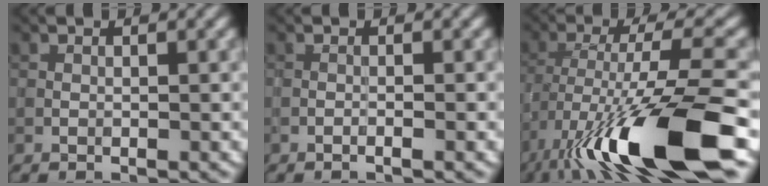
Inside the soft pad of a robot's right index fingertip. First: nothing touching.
{"total": 0.8, "force": [-0.4, 0.0, 0.6], "torque": [-0.012, 0.001, -0.013]}
{"total": 15.1, "force": [-7.4, 3.1, 12.7], "torque": [-0.241, -0.008, -0.123]}